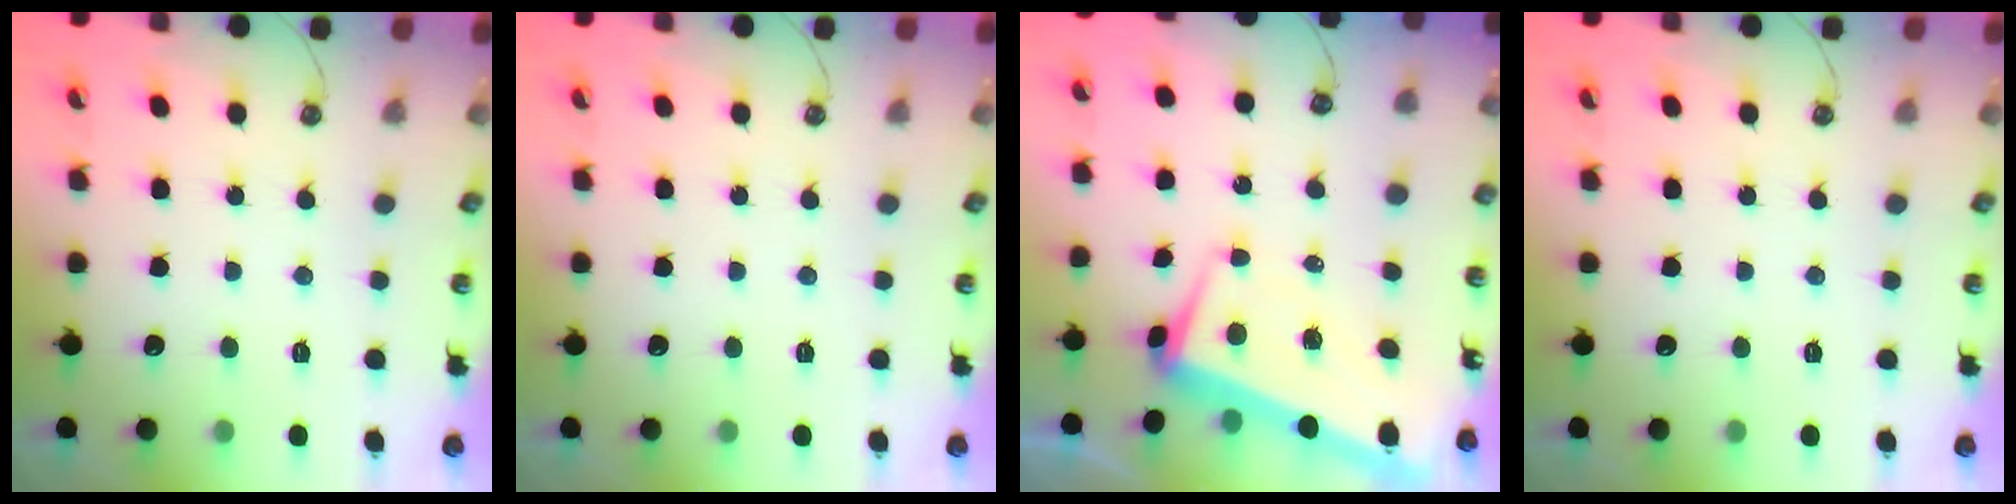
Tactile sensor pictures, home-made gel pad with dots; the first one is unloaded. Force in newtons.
{"total": 0.0}
{"total": 2.2, "press": 0.3, "slide": 2.1}
{"total": 0.0}